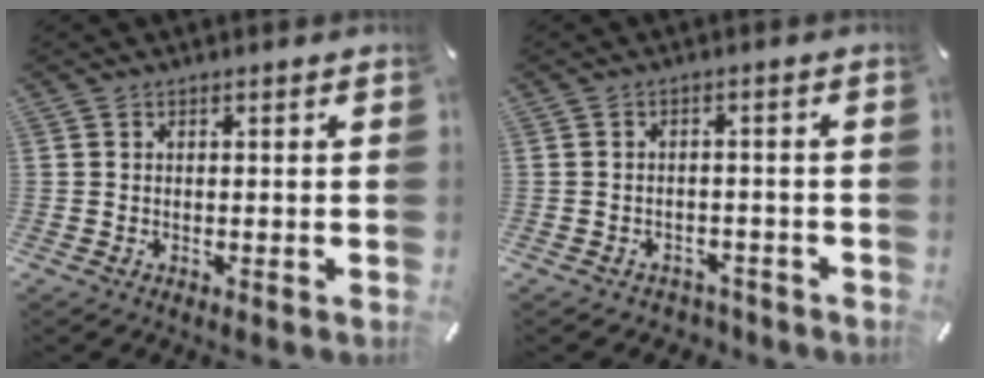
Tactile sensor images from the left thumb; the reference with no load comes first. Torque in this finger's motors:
{"motor_torque": [0.36, 0.12, 0.00, 0.05, -0.01]}